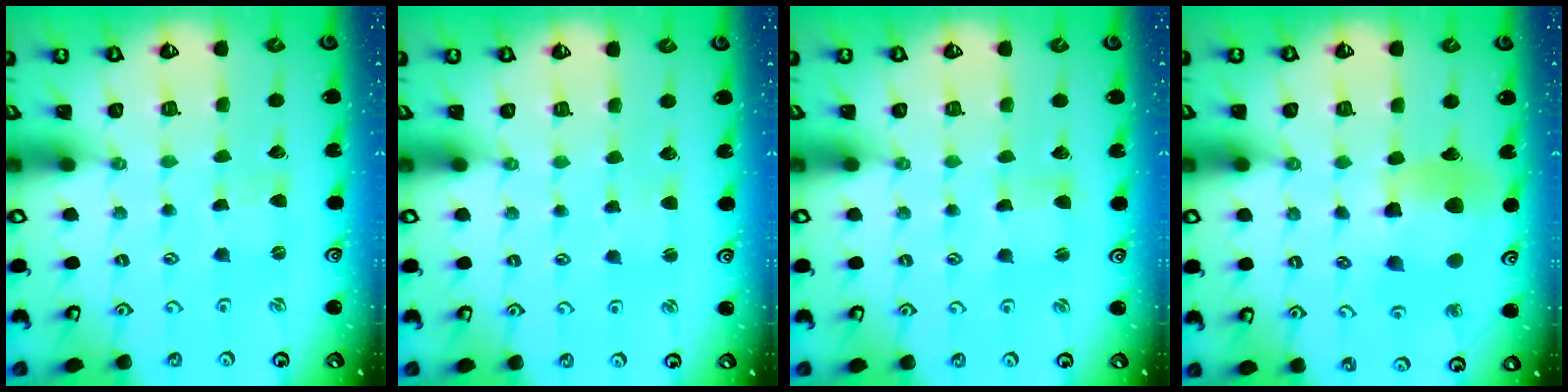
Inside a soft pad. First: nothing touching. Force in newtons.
{"total": 1.2, "press": 1.1, "slide": 0.1}
{"total": 1.4, "press": 1.4, "slide": 0.3}
{"total": 12.6, "press": 12.4, "slide": 1.7}